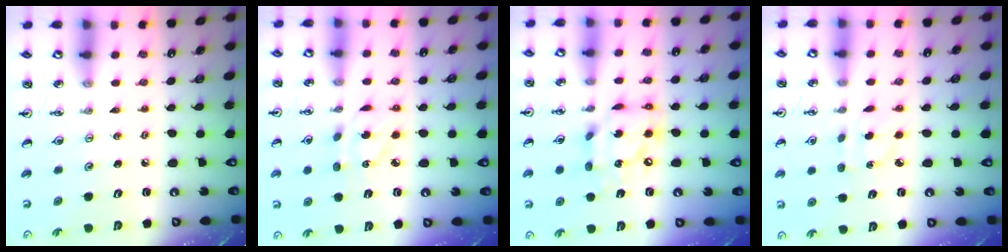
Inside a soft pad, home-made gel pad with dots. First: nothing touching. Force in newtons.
{"total": 5.6, "press": 5.6, "slide": 0.3}
{"total": 13.8, "press": 13.8, "slide": 1.3}
{"total": 3.2, "press": 3.1, "slide": 0.6}